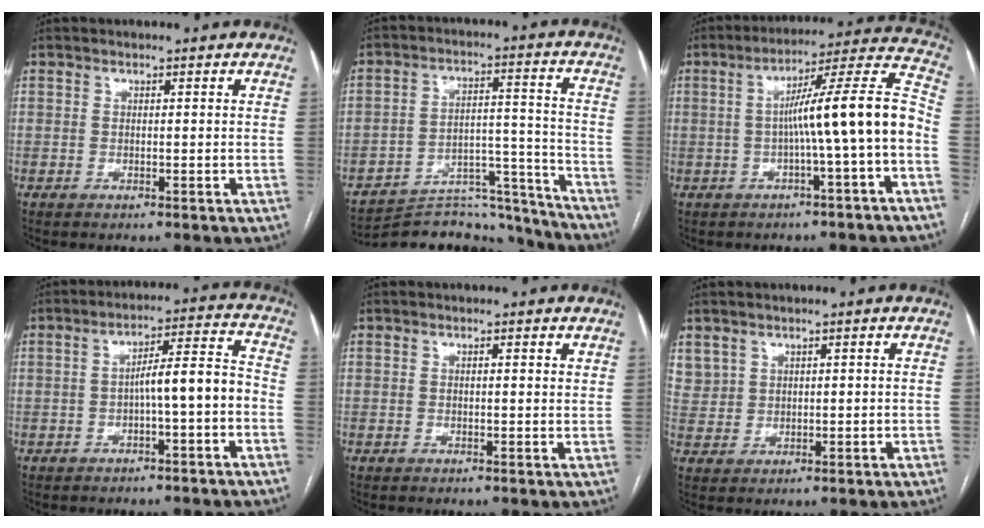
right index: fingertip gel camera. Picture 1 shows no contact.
{"total": 19.9, "force": [-19.3, 3.7, 3.1], "torque": [-0.047, 0.040, -0.274]}
{"total": 12.9, "force": [-2.5, -0.8, 12.6], "torque": [-0.183, 0.033, -0.038]}
{"total": 7.0, "force": [-2.1, 0.6, 6.7], "torque": [-0.100, 0.031, -0.027]}
{"total": 0.9, "force": [0.5, 0.2, 0.7], "torque": [-0.014, 0.001, 0.007]}
{"total": 3.3, "force": [2.1, 2.6, 0.4], "torque": [-0.008, 0.011, 0.051]}